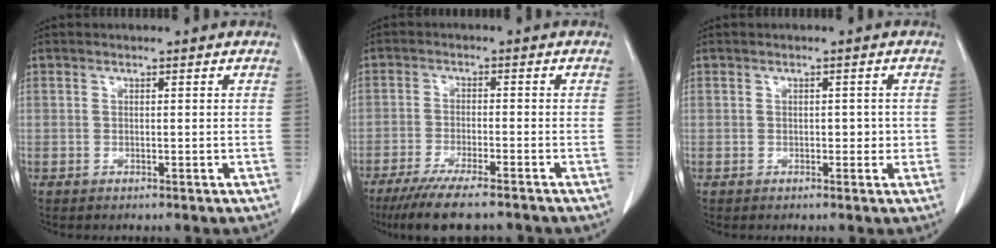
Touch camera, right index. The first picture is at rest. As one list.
[{"total": 10.3, "force": [-8.4, 1.1, 5.9], "torque": [-0.092, -0.023, -0.132]}, {"total": 1.8, "force": [-0.2, 1.2, 1.3], "torque": [-0.014, 0.006, -0.001]}]